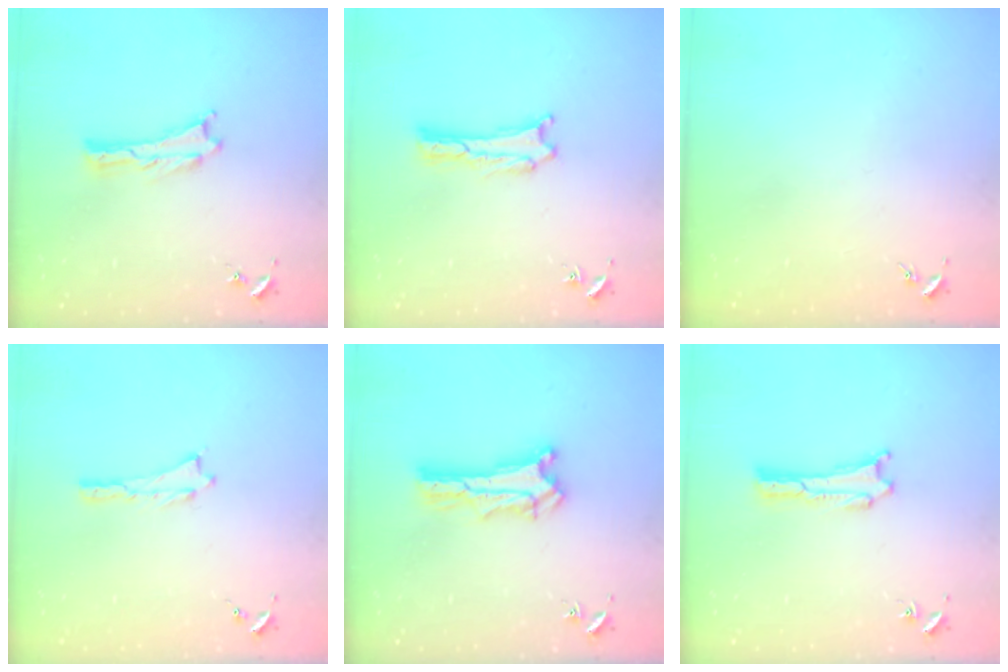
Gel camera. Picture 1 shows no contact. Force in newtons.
{"total": 0.9, "press": 0.9, "slide": 0.0}
{"total": 0.0}
{"total": 0.0}
{"total": 1.4, "press": 1.4, "slide": 0.2}
{"total": 0.0}